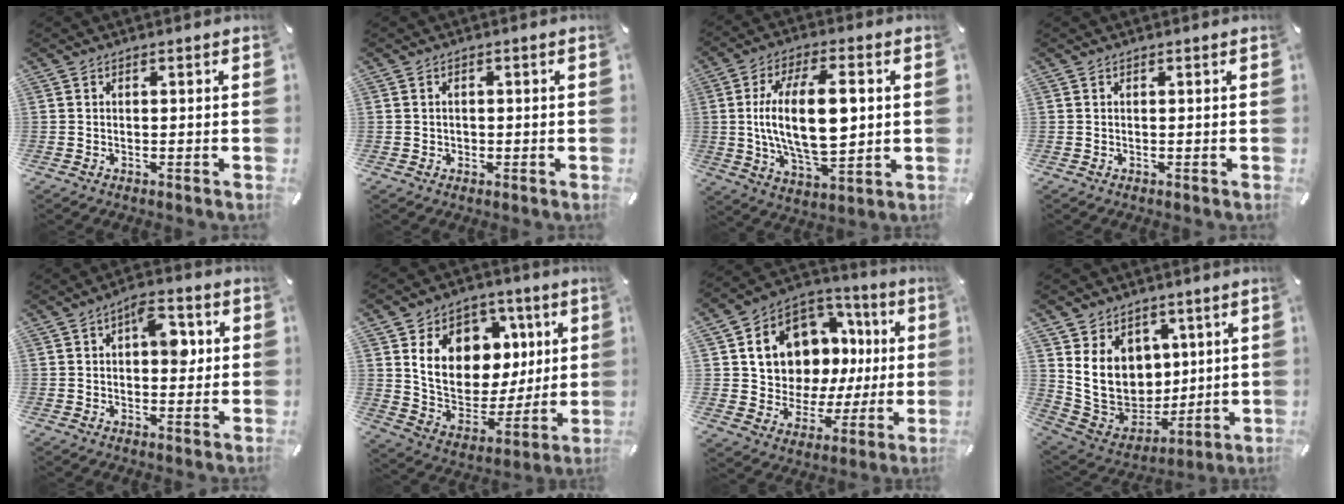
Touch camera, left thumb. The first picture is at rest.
{"total": 1.1, "force": [-0.2, 1.0, 0.3], "torque": [-0.009, 0.006, -0.006]}
{"total": 17.0, "force": [1.7, 7.8, 14.9], "torque": [-0.280, -0.004, 0.024]}
{"total": 0.0}
{"total": 7.7, "force": [1.4, 4.2, 6.3], "torque": [-0.067, -0.006, 0.014]}
{"total": 15.8, "force": [4.7, 12.8, 8.0], "torque": [-0.132, -0.021, 0.095]}
{"total": 12.9, "force": [4.9, 10.6, 5.5], "torque": [-0.094, -0.055, 0.103]}
{"total": 14.7, "force": [3.8, 12.8, 6.2], "torque": [-0.119, -0.037, 0.081]}